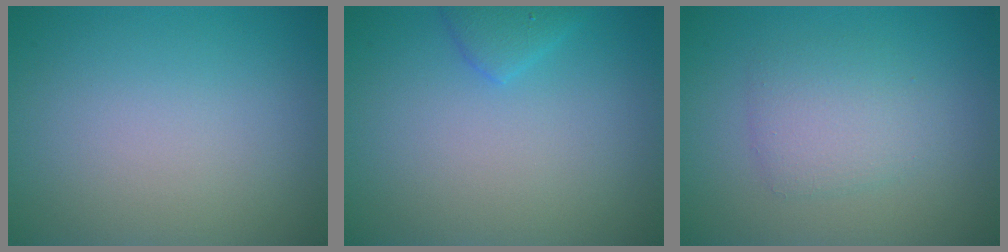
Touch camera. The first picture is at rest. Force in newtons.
{"total": 1.6, "press": 1.6, "slide": 0.2}
{"total": 2.7, "press": 2.7, "slide": 0.1}